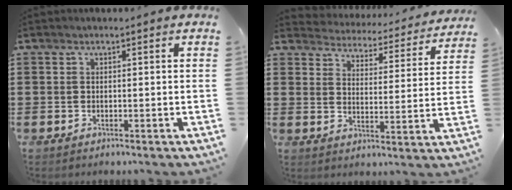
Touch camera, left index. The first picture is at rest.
{"total": 3.7, "force": [3.7, 0.0, -0.3], "torque": [-0.021, -0.035, 0.057]}